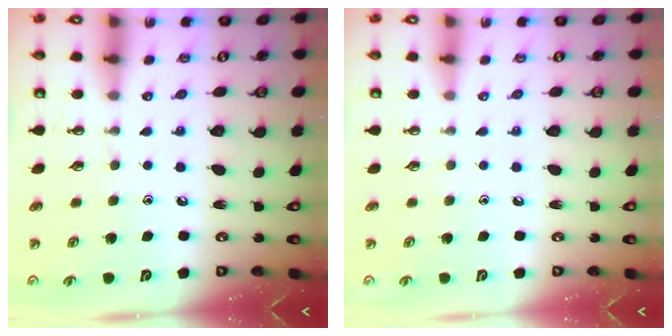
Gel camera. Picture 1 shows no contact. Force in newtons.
{"total": 0.0}